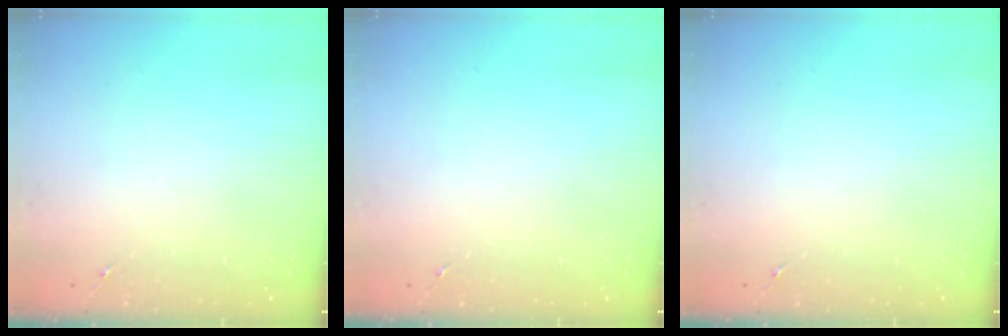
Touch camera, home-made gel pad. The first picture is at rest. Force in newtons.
{"total": 0.0}
{"total": 0.0}